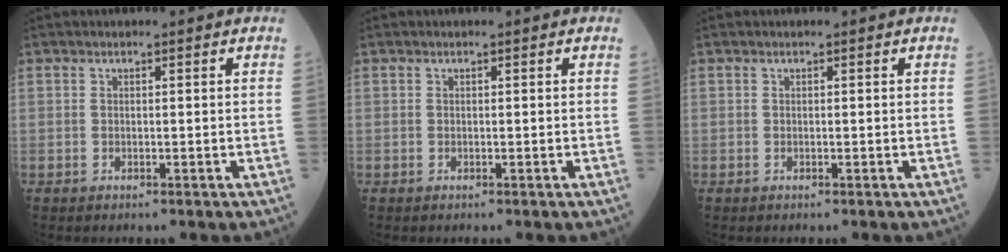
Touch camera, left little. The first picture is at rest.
{"total": 0.0}
{"total": 0.0}